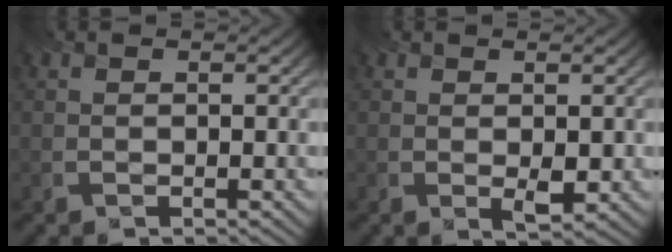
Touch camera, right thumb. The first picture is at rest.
{"total": 1.9, "force": [0.1, 0.9, 1.7], "torque": [-0.030, -0.009, 0.008]}